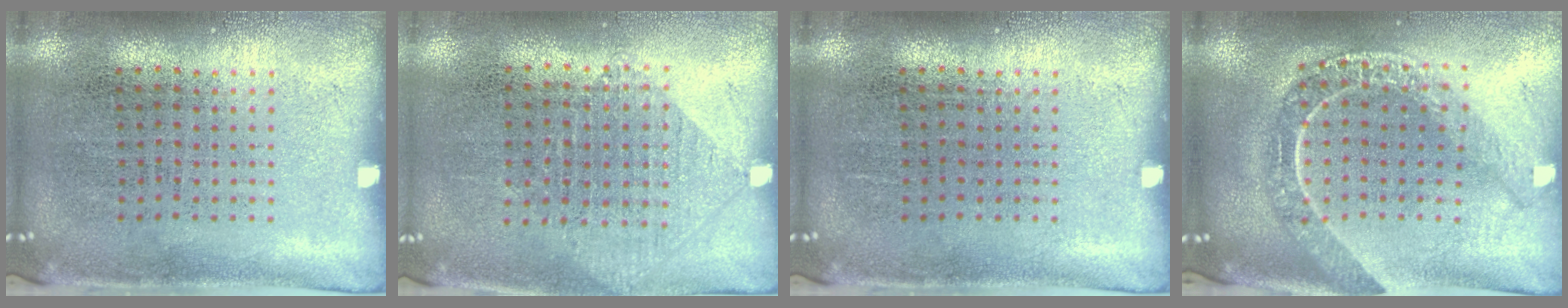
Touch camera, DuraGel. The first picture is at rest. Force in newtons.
{"total": 0.5, "press": 0.5, "slide": 0.2}
{"total": 0.0}
{"total": 2.1, "press": 1.8, "slide": 1.0}